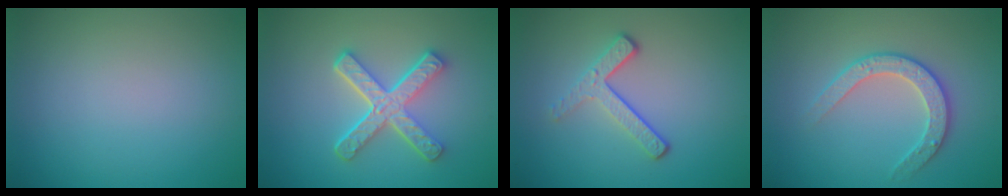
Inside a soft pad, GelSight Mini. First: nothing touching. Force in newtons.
{"total": 5.2, "press": 3.9, "slide": 3.5}
{"total": 3.1, "press": 2.3, "slide": 2.1}
{"total": 2.9, "press": 2.8, "slide": 0.8}